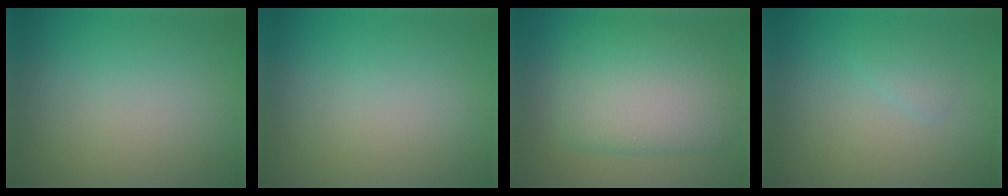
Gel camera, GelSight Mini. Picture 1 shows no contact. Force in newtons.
{"total": 0.0}
{"total": 8.5, "press": 8.4, "slide": 0.7}
{"total": 1.1, "press": 1.1, "slide": 0.1}